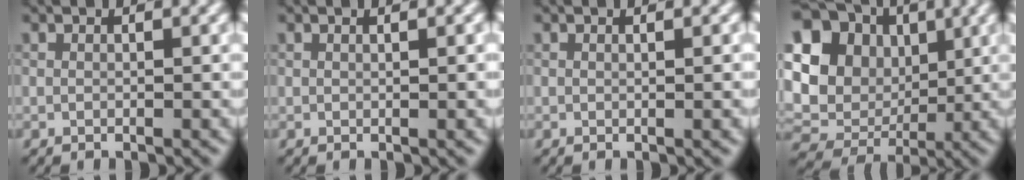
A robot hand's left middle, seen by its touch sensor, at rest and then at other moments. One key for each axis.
{"total": 1.7, "fx": 0.5, "fy": 0.8, "fz": 1.5, "tx": -0.006, "ty": 0.008, "tz": -0.008}
{"total": 1.6, "fx": 0.3, "fy": 0.6, "fz": 1.4, "tx": -0.009, "ty": 0.007, "tz": -0.006}
{"total": 14.4, "fx": 3.5, "fy": 12.0, "fz": 7.2, "tx": -0.175, "ty": 0.041, "tz": 0.066}